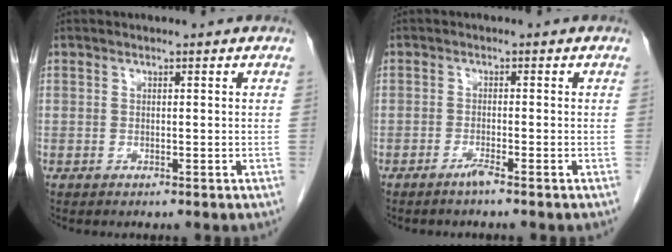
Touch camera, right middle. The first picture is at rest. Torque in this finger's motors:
{"motor_torque": [0.02, 0.05, 0.04, 0.01]}